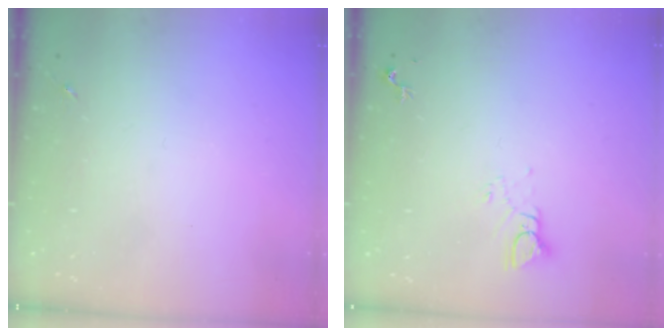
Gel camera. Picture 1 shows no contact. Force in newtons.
{"total": 3.9, "press": 3.9, "slide": 0.3}